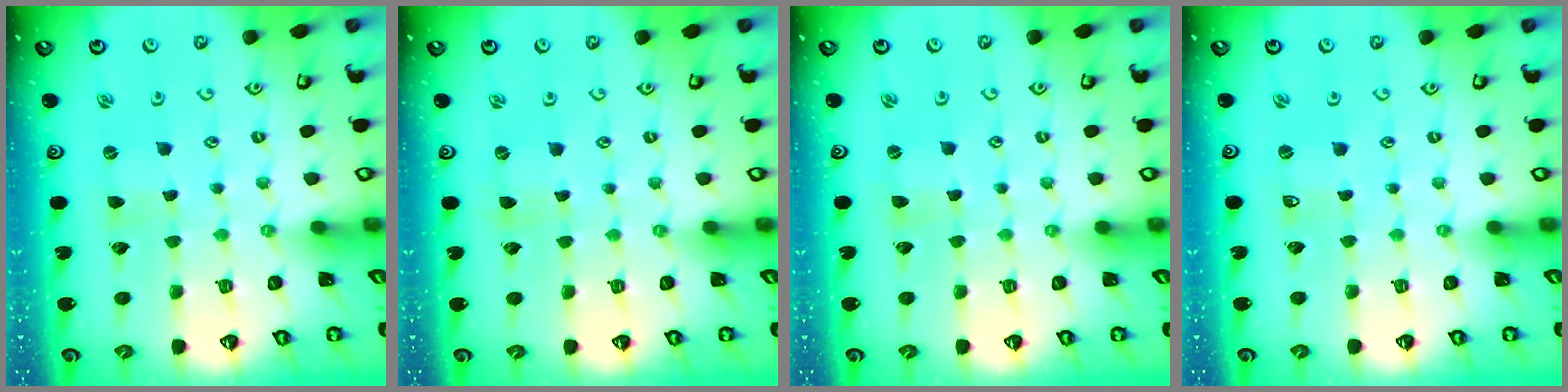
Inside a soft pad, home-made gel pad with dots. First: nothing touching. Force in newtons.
{"total": 0.0}
{"total": 0.0}
{"total": 0.0}